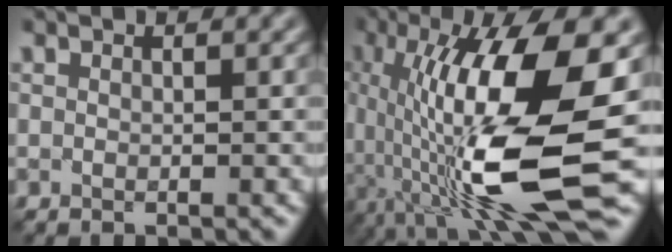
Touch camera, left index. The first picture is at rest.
{"total": 13.0, "force": [-1.7, 3.2, 12.5], "torque": [-0.228, -0.006, -0.032]}